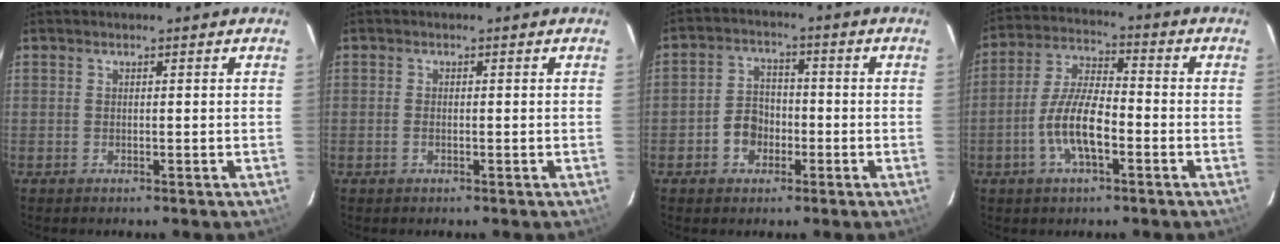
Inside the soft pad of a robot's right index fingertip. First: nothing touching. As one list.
[{"total": 1.0, "force": [-0.4, 0.6, 0.7], "torque": [-0.015, -0.001, -0.008]}, {"total": 5.9, "force": [-2.3, 4.8, 2.5], "torque": [-0.052, 0.019, -0.033]}, {"total": 10.1, "force": [-3.6, 3.4, 8.8], "torque": [-0.182, 0.004, -0.068]}]